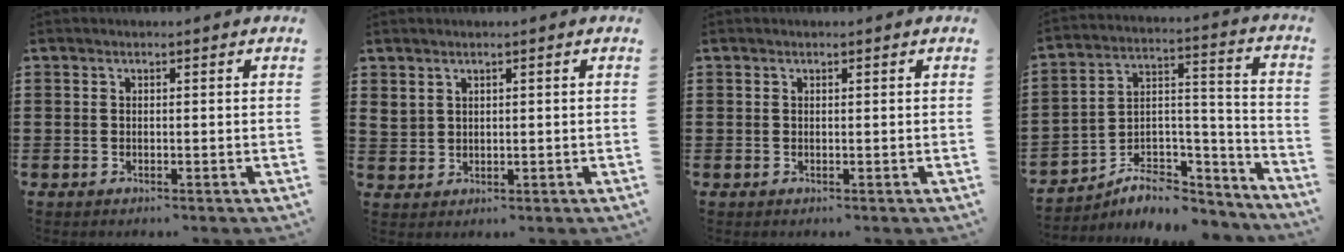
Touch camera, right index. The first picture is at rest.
{"total": 1.8, "force": [1.5, 1.0, 0.4], "torque": [-0.012, 0.004, 0.029]}
{"total": 0.0}
{"total": 6.8, "force": [-5.1, 4.0, 2.1], "torque": [-0.033, 0.013, -0.091]}